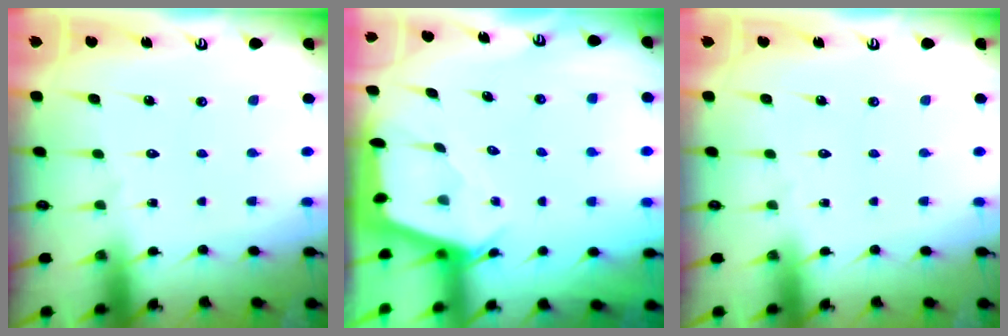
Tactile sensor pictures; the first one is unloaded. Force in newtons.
{"total": 2.4, "press": 2.4, "slide": 0.3}
{"total": 0.0}